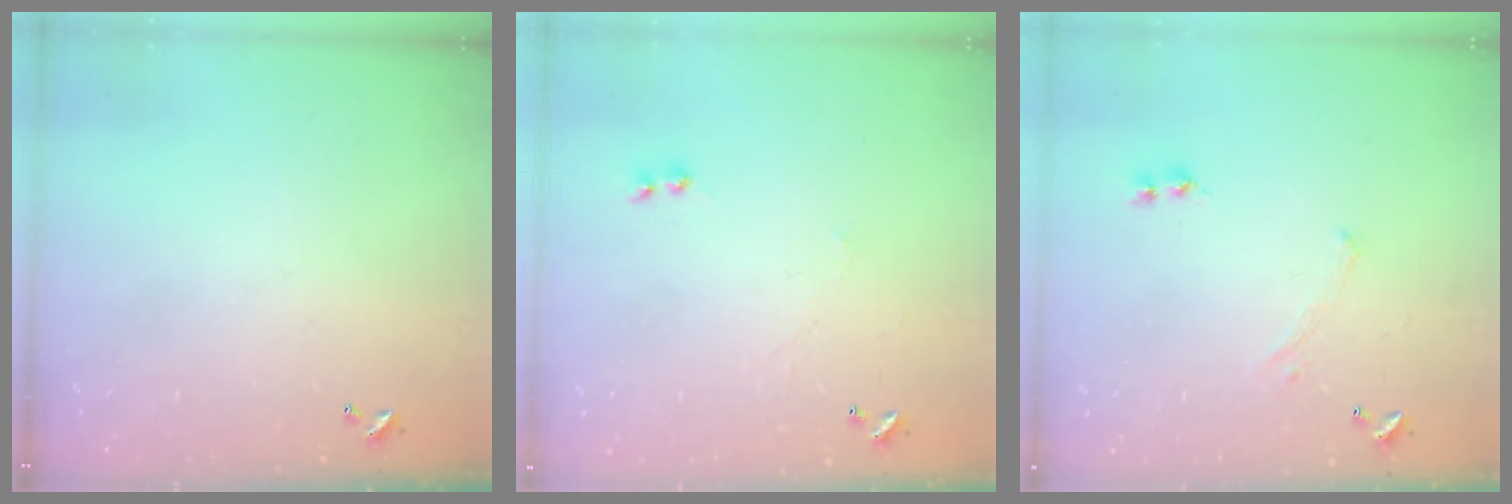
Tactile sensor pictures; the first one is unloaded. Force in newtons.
{"total": 1.2, "press": 1.2, "slide": 0.3}
{"total": 0.0}